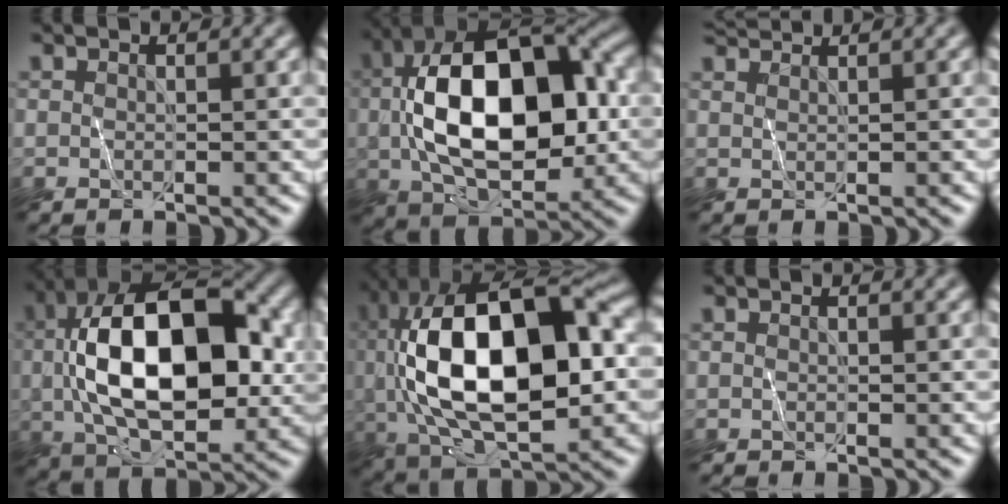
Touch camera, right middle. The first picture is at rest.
{"total": 14.4, "force": [0.0, 7.8, 12.0], "torque": [-0.195, 0.018, -0.008]}
{"total": 2.1, "force": [2.0, -0.4, 0.1], "torque": [-0.008, 0.012, 0.042]}
{"total": 14.3, "force": [0.3, 7.5, 12.2], "torque": [-0.193, 0.021, -0.003]}
{"total": 15.0, "force": [0.6, 6.9, 13.3], "torque": [-0.220, 0.022, 0.002]}
{"total": 0.0}